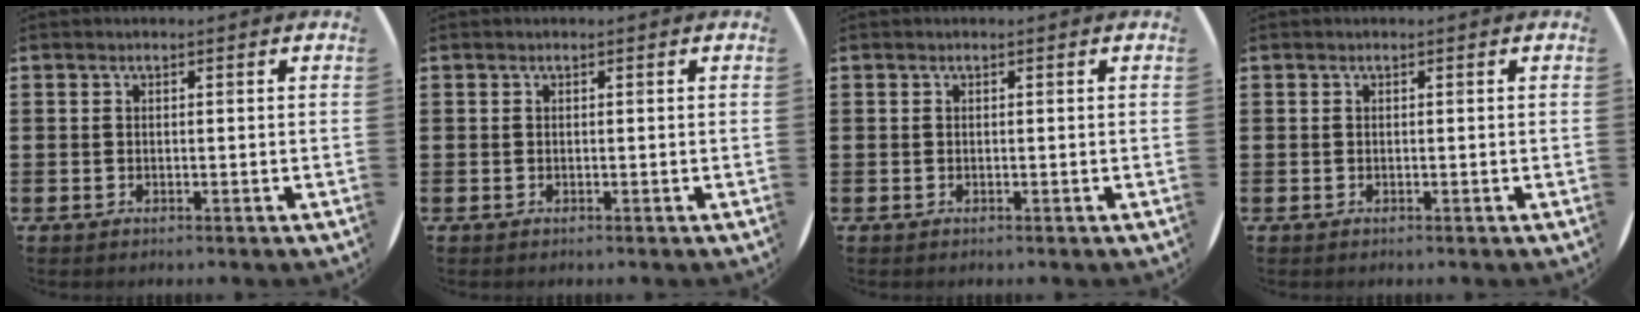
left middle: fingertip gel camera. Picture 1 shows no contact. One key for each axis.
{"total": 0.0}
{"total": 0.0}
{"total": 0.0}